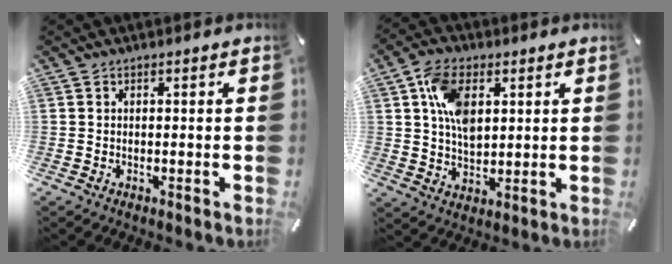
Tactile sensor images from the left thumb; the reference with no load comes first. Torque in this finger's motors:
{"motor_torque": [1.73, 1.82, 0.91, -0.79, 0.14]}